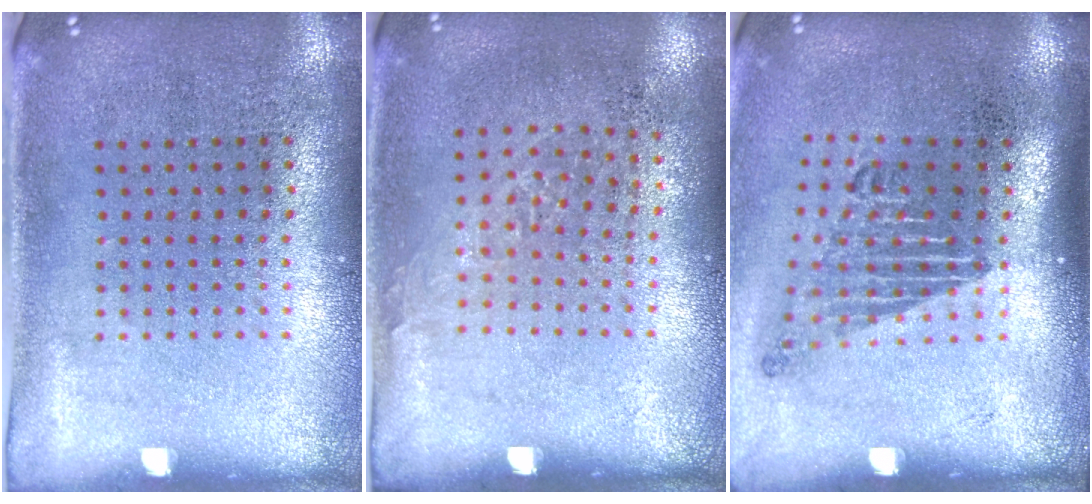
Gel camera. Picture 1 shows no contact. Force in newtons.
{"total": 0.9, "press": 0.7, "slide": 0.5}
{"total": 1.8, "press": 1.3, "slide": 1.3}